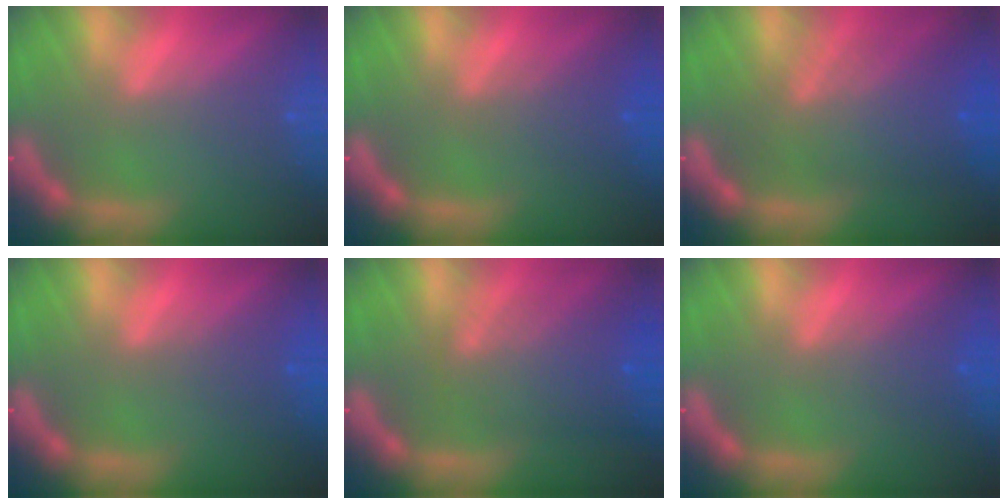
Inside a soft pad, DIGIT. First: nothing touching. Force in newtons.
{"total": 2.5}
{"total": 7.1}
{"total": 1.5}
{"total": 5.6}
{"total": 1.9}